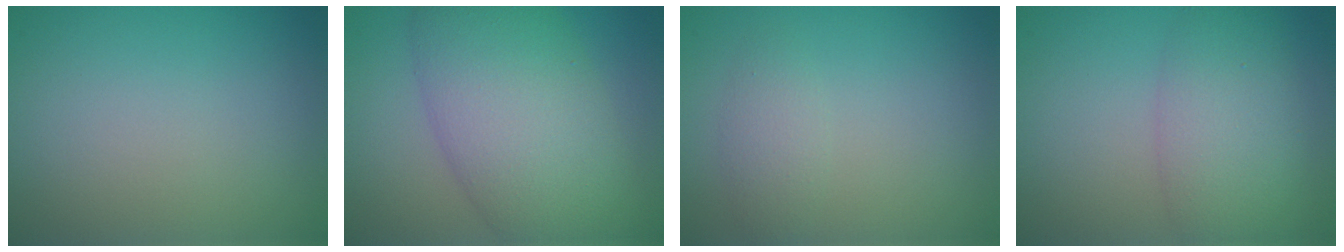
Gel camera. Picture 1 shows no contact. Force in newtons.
{"total": 9.9, "press": 9.9, "slide": 0.7}
{"total": 1.6, "press": 1.6, "slide": 0.1}
{"total": 3.6, "press": 3.6, "slide": 0.2}